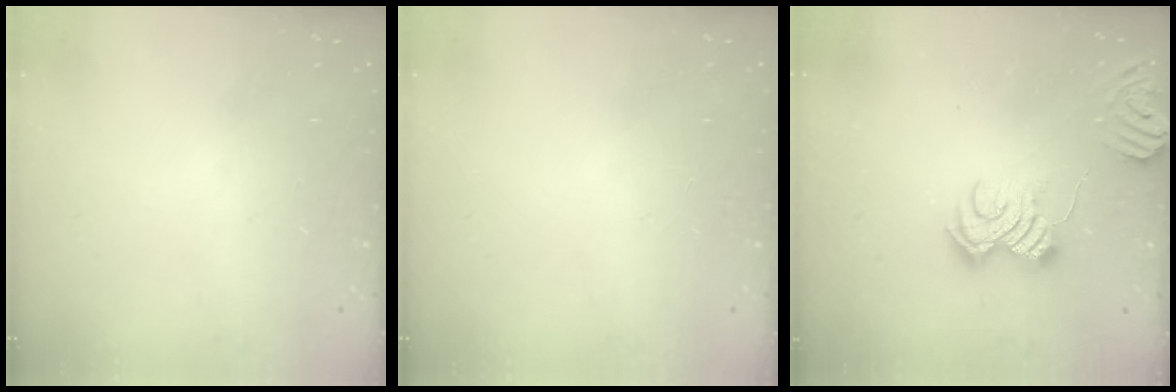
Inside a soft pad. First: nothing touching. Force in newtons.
{"total": 0.0}
{"total": 8.9, "press": 8.9, "slide": 0.7}